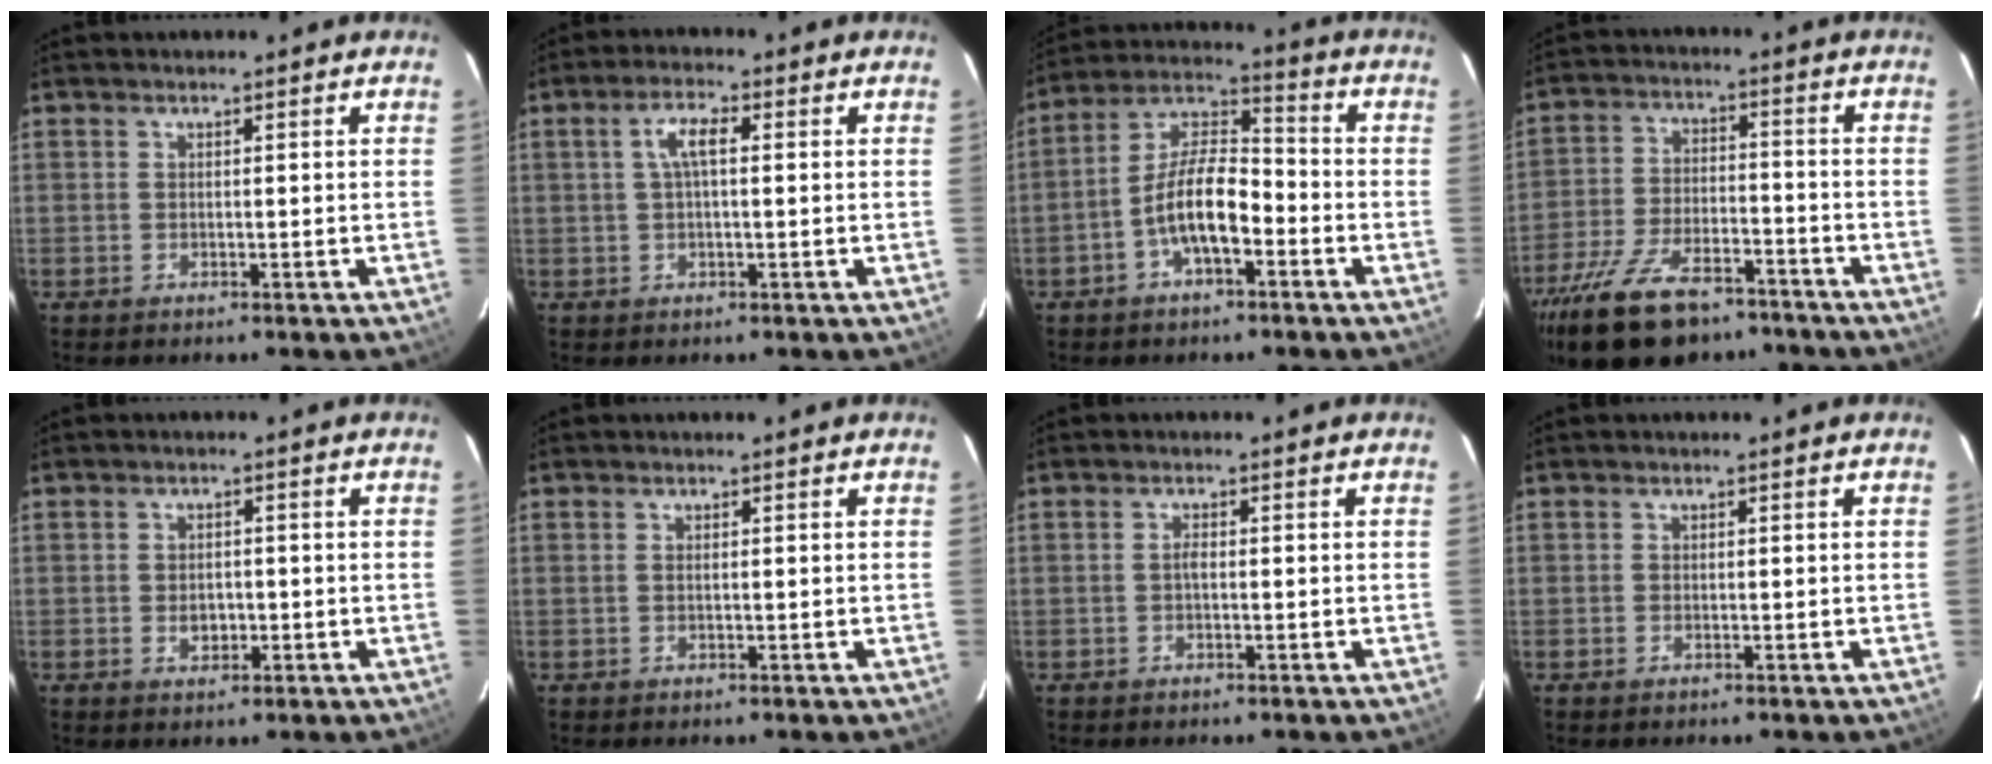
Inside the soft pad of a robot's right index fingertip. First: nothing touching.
{"total": 4.4, "force": [0.8, 1.4, 4.1], "torque": [-0.081, 0.012, 0.016]}
{"total": 10.3, "force": [-4.0, 4.0, 8.6], "torque": [-0.176, 0.024, -0.073]}
{"total": 17.4, "force": [-12.6, 7.8, 9.2], "torque": [-0.200, -0.022, -0.211]}
{"total": 2.6, "force": [-0.6, 2.1, 1.5], "torque": [-0.026, 0.004, -0.006]}
{"total": 0.0}
{"total": 1.0, "force": [-0.2, 0.4, 0.9], "torque": [-0.017, 0.006, -0.005]}
{"total": 0.0}